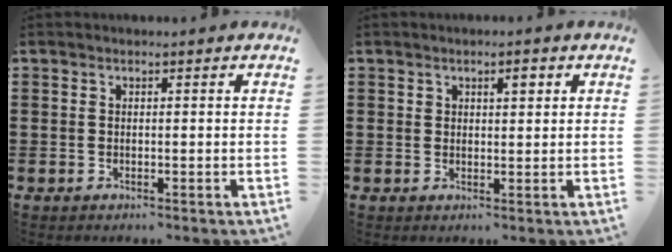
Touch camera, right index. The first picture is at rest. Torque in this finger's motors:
{"motor_torque": [-0.35, 0.18, 0.04, -0.01]}